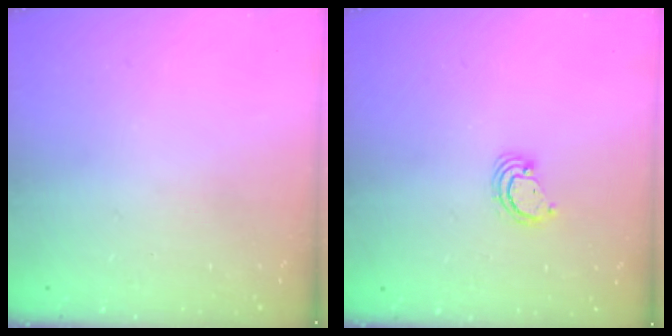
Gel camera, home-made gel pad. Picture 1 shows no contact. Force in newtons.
{"total": 2.9, "press": 2.9, "slide": 0.3}